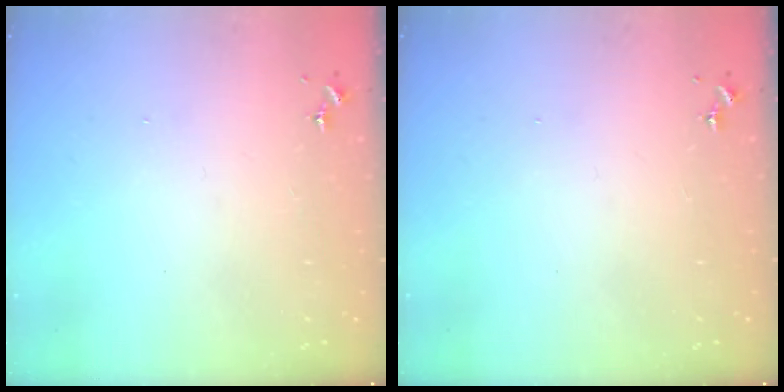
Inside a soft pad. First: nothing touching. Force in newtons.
{"total": 0.0}